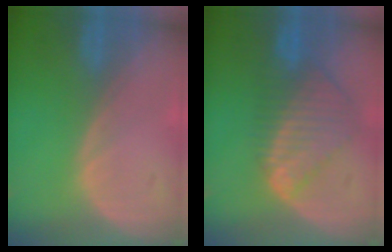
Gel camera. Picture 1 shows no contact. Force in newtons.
{"total": 9.0, "press": 7.7, "slide": 4.6}